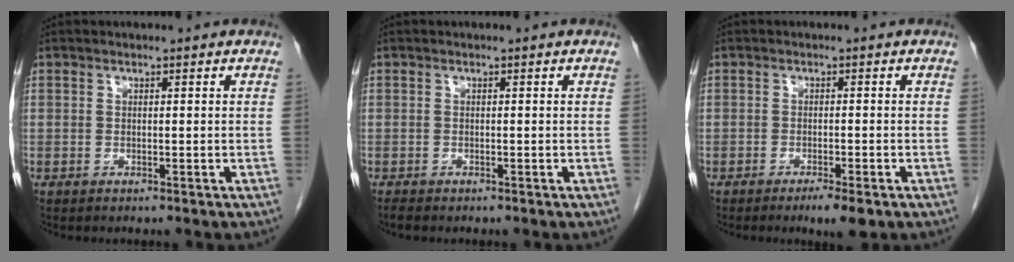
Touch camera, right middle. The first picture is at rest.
{"total": 0.7, "force": [-0.6, 0.2, 0.2], "torque": [-0.013, -0.003, -0.013]}
{"total": 3.4, "force": [-2.1, 0.4, 2.7], "torque": [-0.041, -0.009, -0.029]}